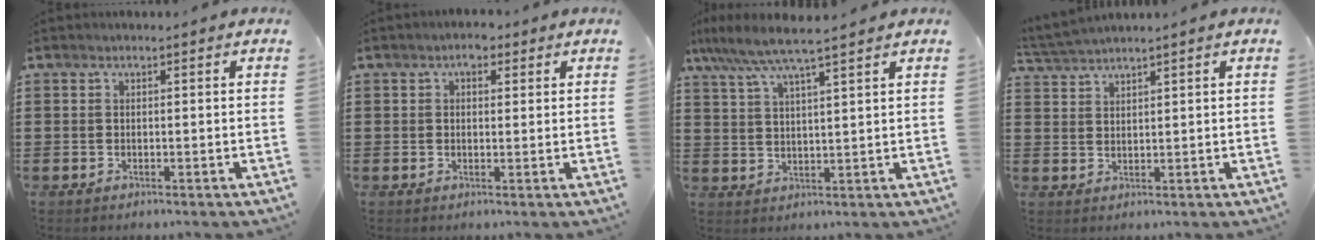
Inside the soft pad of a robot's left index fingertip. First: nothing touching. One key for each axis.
{"total": 3.1, "fx": 1.8, "fy": 1.7, "fz": 1.8, "tx": -0.025, "ty": 0.004, "tz": 0.027}
{"total": 6.2, "fx": 5.1, "fy": -0.2, "fz": 3.5, "tx": -0.086, "ty": -0.018, "tz": 0.089}
{"total": 2.4, "fx": 2.2, "fy": -0.5, "fz": 0.6, "tx": -0.019, "ty": -0.001, "tz": 0.042}